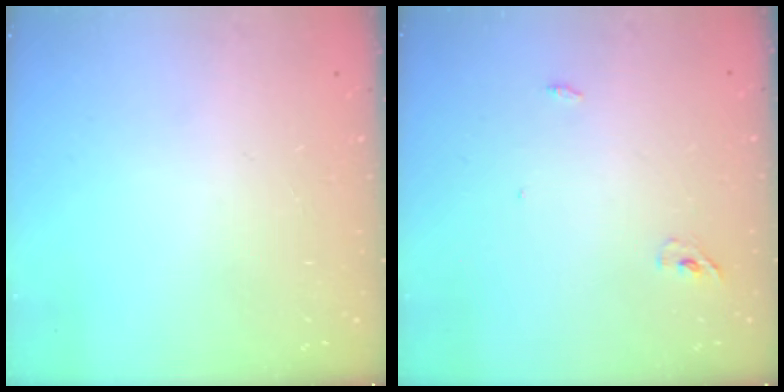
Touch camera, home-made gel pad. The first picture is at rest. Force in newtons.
{"total": 6.0, "press": 2.8, "slide": 5.3}